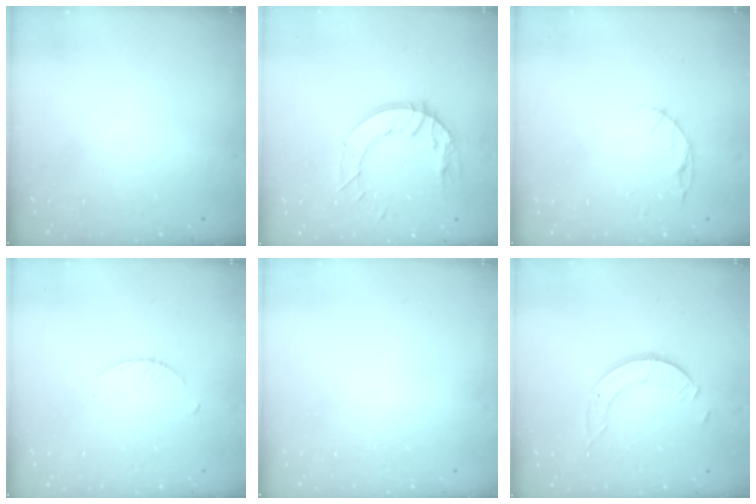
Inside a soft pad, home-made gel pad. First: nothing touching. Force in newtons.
{"total": 11.6, "press": 11.6, "slide": 1.2}
{"total": 5.1, "press": 5.1, "slide": 0.5}
{"total": 1.5, "press": 1.5, "slide": 0.2}
{"total": 0.0}
{"total": 3.6, "press": 3.6, "slide": 0.4}